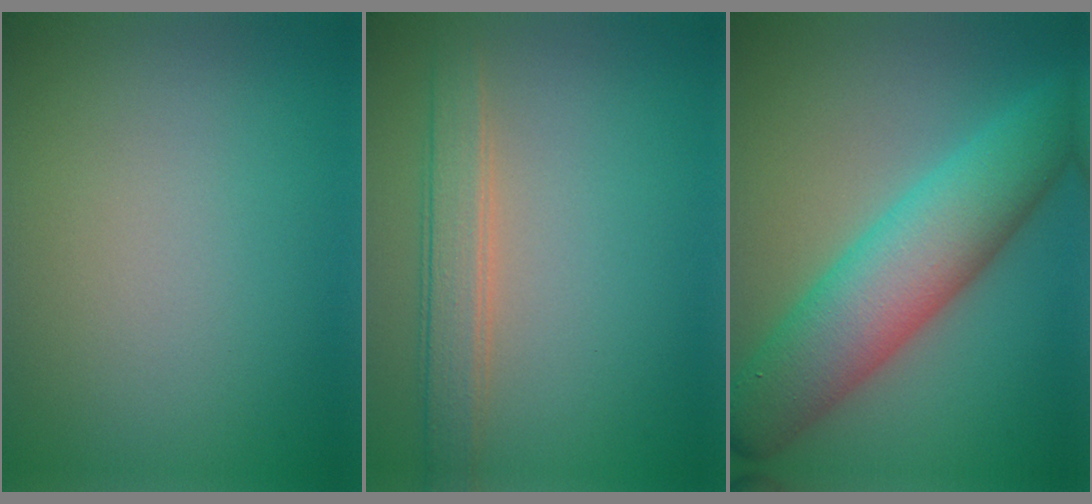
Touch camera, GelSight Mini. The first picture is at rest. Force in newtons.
{"total": 3.0, "press": 3.0, "slide": 0.3}
{"total": 8.5, "press": 8.5, "slide": 0.0}